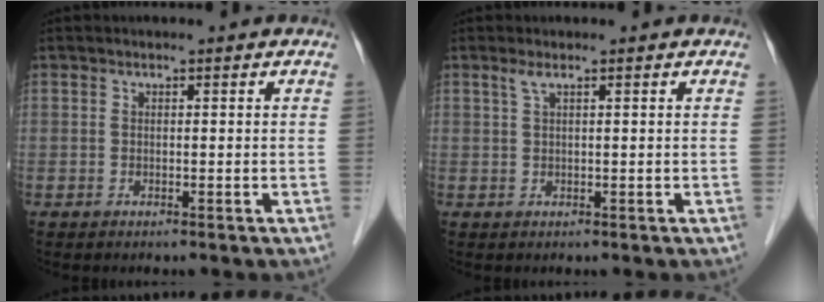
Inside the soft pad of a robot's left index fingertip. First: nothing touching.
{"total": 1.1, "force": [0.7, 0.0, 0.9], "torque": [-0.025, 0.011, 0.014]}